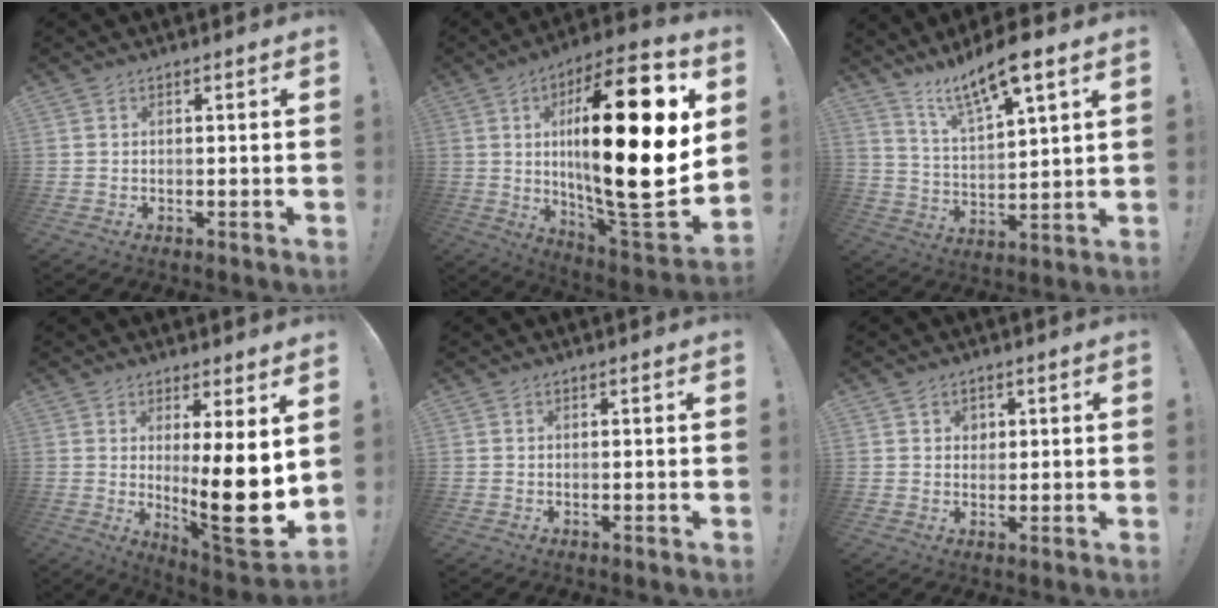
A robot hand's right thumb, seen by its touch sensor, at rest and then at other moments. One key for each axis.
{"total": 30.2, "fx": 4.4, "fy": 7.8, "fz": 28.9, "tx": -0.491, "ty": -0.034, "tz": 0.067}
{"total": 12.4, "fx": 9.5, "fy": 2.3, "fz": 7.7, "tx": -0.140, "ty": -0.057, "tz": 0.161}
{"total": 15.9, "fx": 0.2, "fy": 2.2, "fz": 15.7, "tx": -0.224, "ty": -0.045, "tz": 0.007}
{"total": 0.0}
{"total": 2.8, "fx": 1.2, "fy": 2.5, "fz": 0.5, "tx": -0.004, "ty": -0.004, "tz": 0.020}